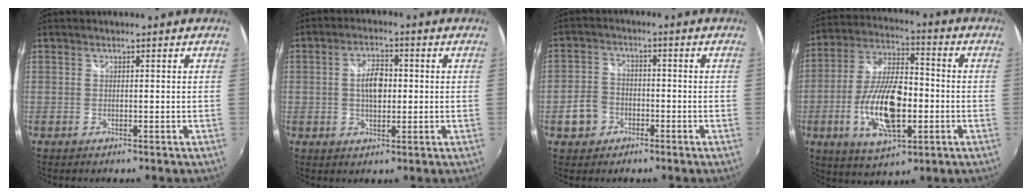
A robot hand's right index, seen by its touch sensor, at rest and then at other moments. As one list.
[{"total": 5.8, "force": [0.2, 3.1, 4.8], "torque": [-0.087, 0.008, 0.004]}, {"total": 5.7, "force": [-2.5, 4.7, 2.0], "torque": [-0.053, 0.017, -0.038]}, {"total": 16.4, "force": [-4.0, 6.8, 14.4], "torque": [-0.290, -0.004, -0.071]}]